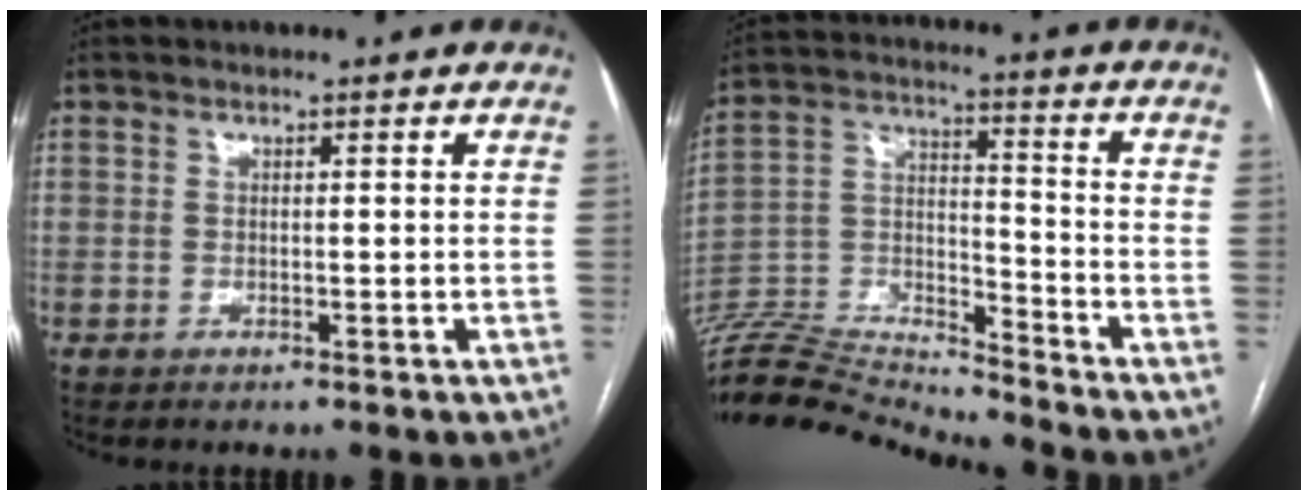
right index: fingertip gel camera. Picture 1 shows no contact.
{"total": 16.2, "force": [-16.1, -0.2, 2.0], "torque": [-0.042, 0.040, -0.289]}